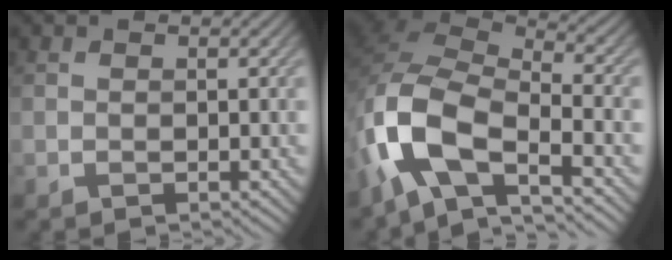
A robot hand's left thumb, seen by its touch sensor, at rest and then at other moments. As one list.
[{"total": 13.8, "force": [-6.5, 6.4, 10.4], "torque": [-0.243, -0.017, -0.136]}]